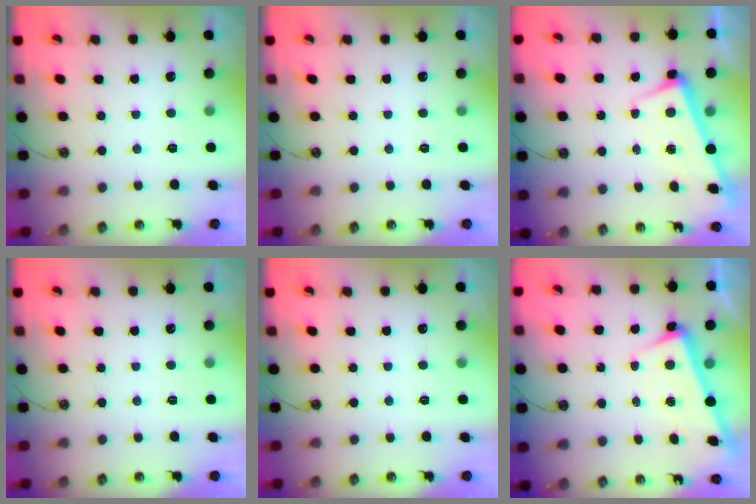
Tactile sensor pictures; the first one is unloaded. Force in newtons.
{"total": 0.0}
{"total": 2.7, "press": 2.6, "slide": 0.6}
{"total": 0.0}
{"total": 0.0}
{"total": 3.2, "press": 3.0, "slide": 1.2}